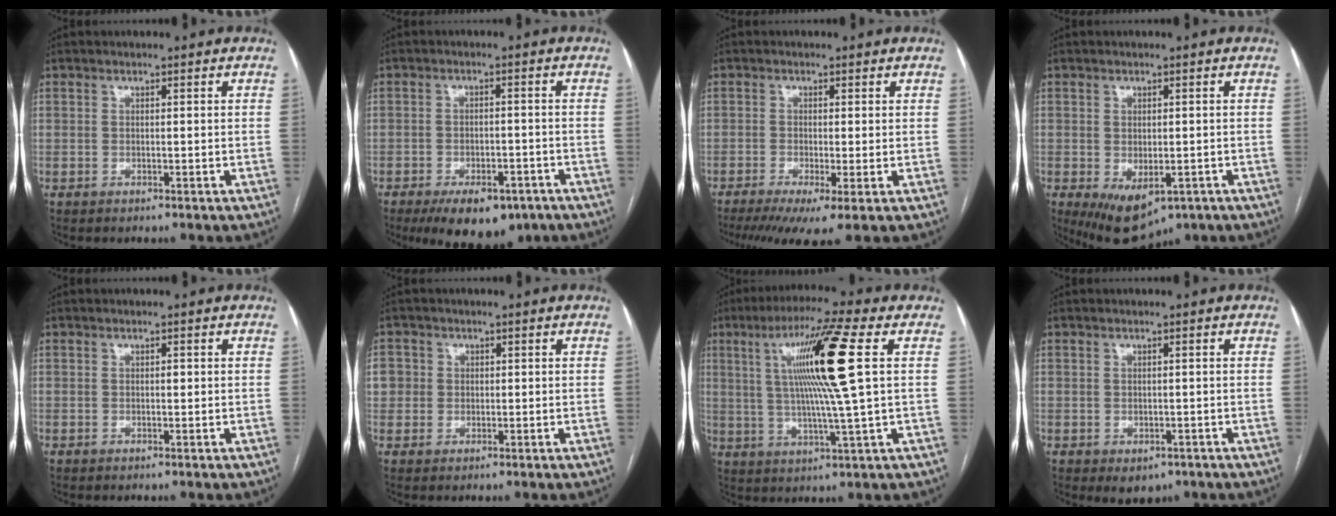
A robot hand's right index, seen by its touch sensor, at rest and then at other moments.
{"total": 10.9, "force": [-7.5, 4.9, 6.2], "torque": [-0.087, -0.004, -0.109]}
{"total": 6.8, "force": [-3.7, 1.1, 5.6], "torque": [-0.087, -0.014, -0.063]}
{"total": 8.4, "force": [-4.1, 4.5, 5.9], "torque": [-0.088, -0.016, -0.049]}
{"total": 0.5, "force": [0.0, 0.3, 0.4], "torque": [-0.007, 0.001, 0.000]}
{"total": 4.2, "force": [0.6, 4.1, 0.7], "torque": [-0.007, 0.013, 0.012]}
{"total": 14.2, "force": [3.4, -1.4, 13.8], "torque": [-0.249, 0.008, 0.057]}
{"total": 3.0, "force": [-1.5, 2.1, 1.4], "torque": [-0.011, -0.001, -0.007]}